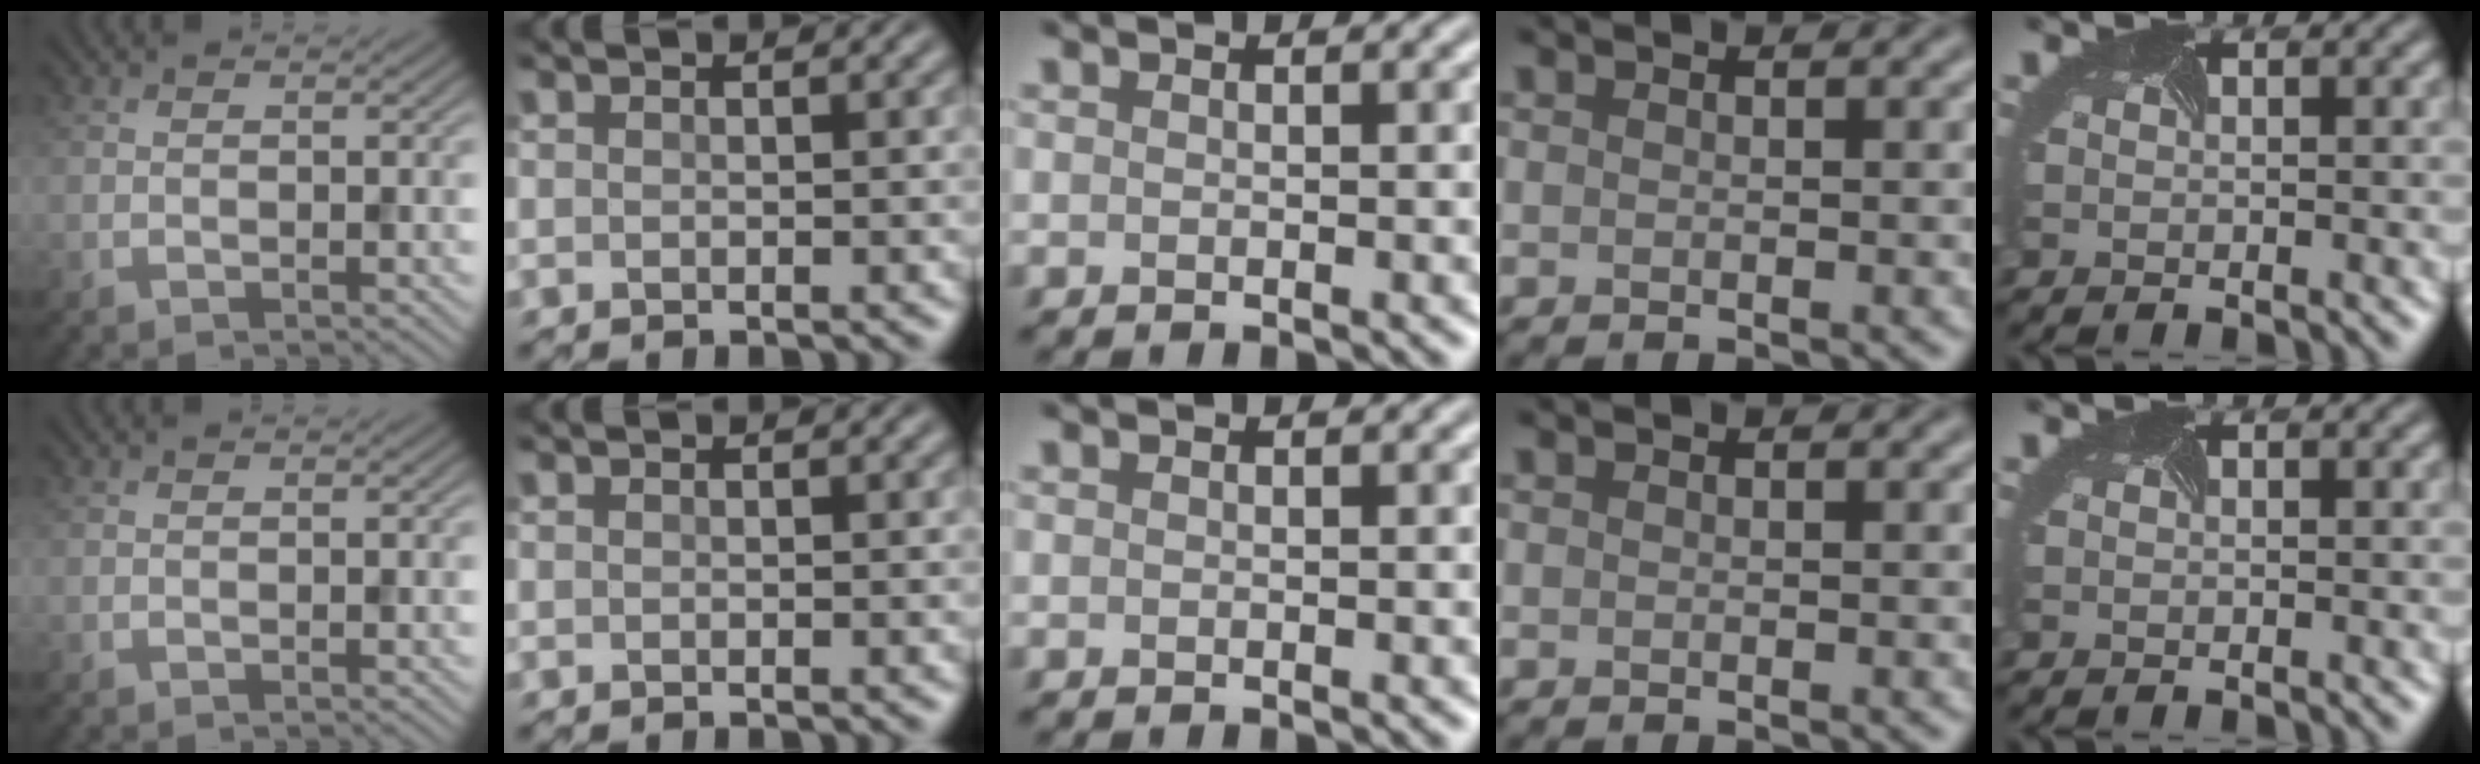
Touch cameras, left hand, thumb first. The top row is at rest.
{}